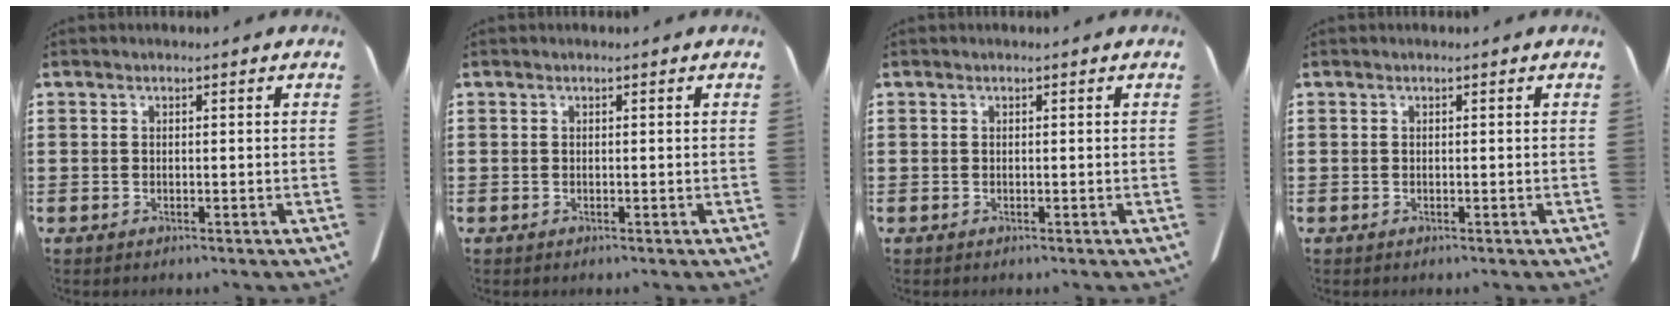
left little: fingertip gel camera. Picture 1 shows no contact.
{"total": 0.0}
{"total": 0.0}
{"total": 0.0}